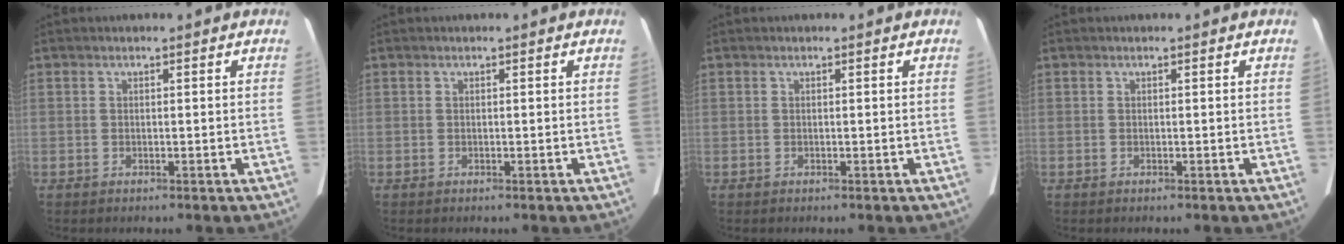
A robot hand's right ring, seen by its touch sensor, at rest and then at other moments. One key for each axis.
{"total": 0.0}
{"total": 0.0}
{"total": 0.0}